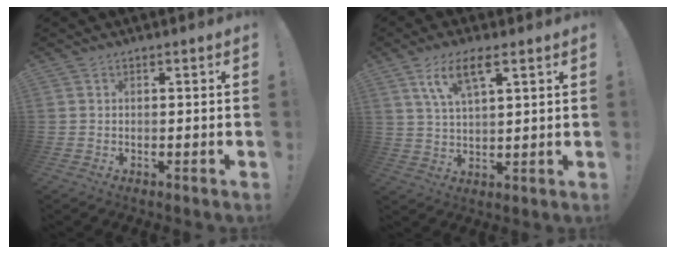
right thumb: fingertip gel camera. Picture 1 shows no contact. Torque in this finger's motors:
{"motor_torque": [-0.40, 0.71, -0.01, 0.11, 0.24]}